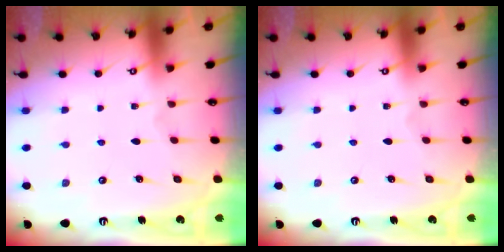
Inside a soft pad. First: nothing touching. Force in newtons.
{"total": 0.0}